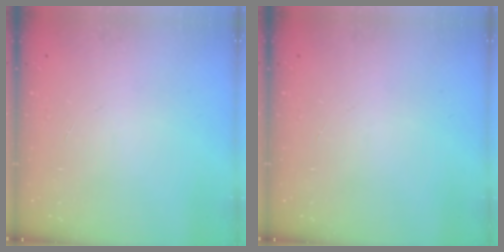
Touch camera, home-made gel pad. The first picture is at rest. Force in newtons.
{"total": 0.0}